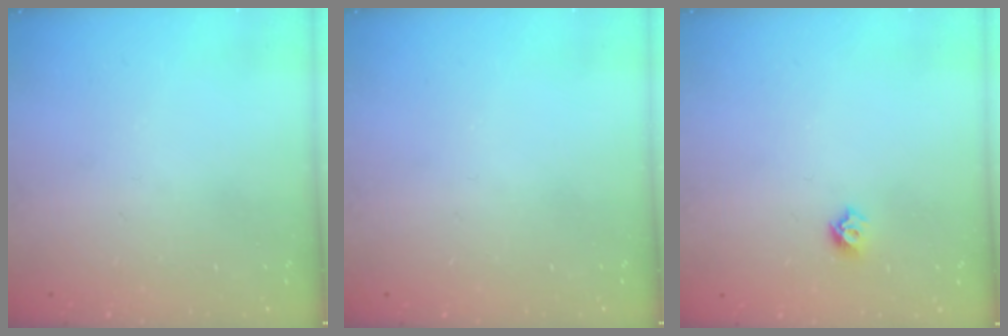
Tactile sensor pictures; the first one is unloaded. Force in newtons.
{"total": 0.0}
{"total": 4.9, "press": 4.8, "slide": 0.8}